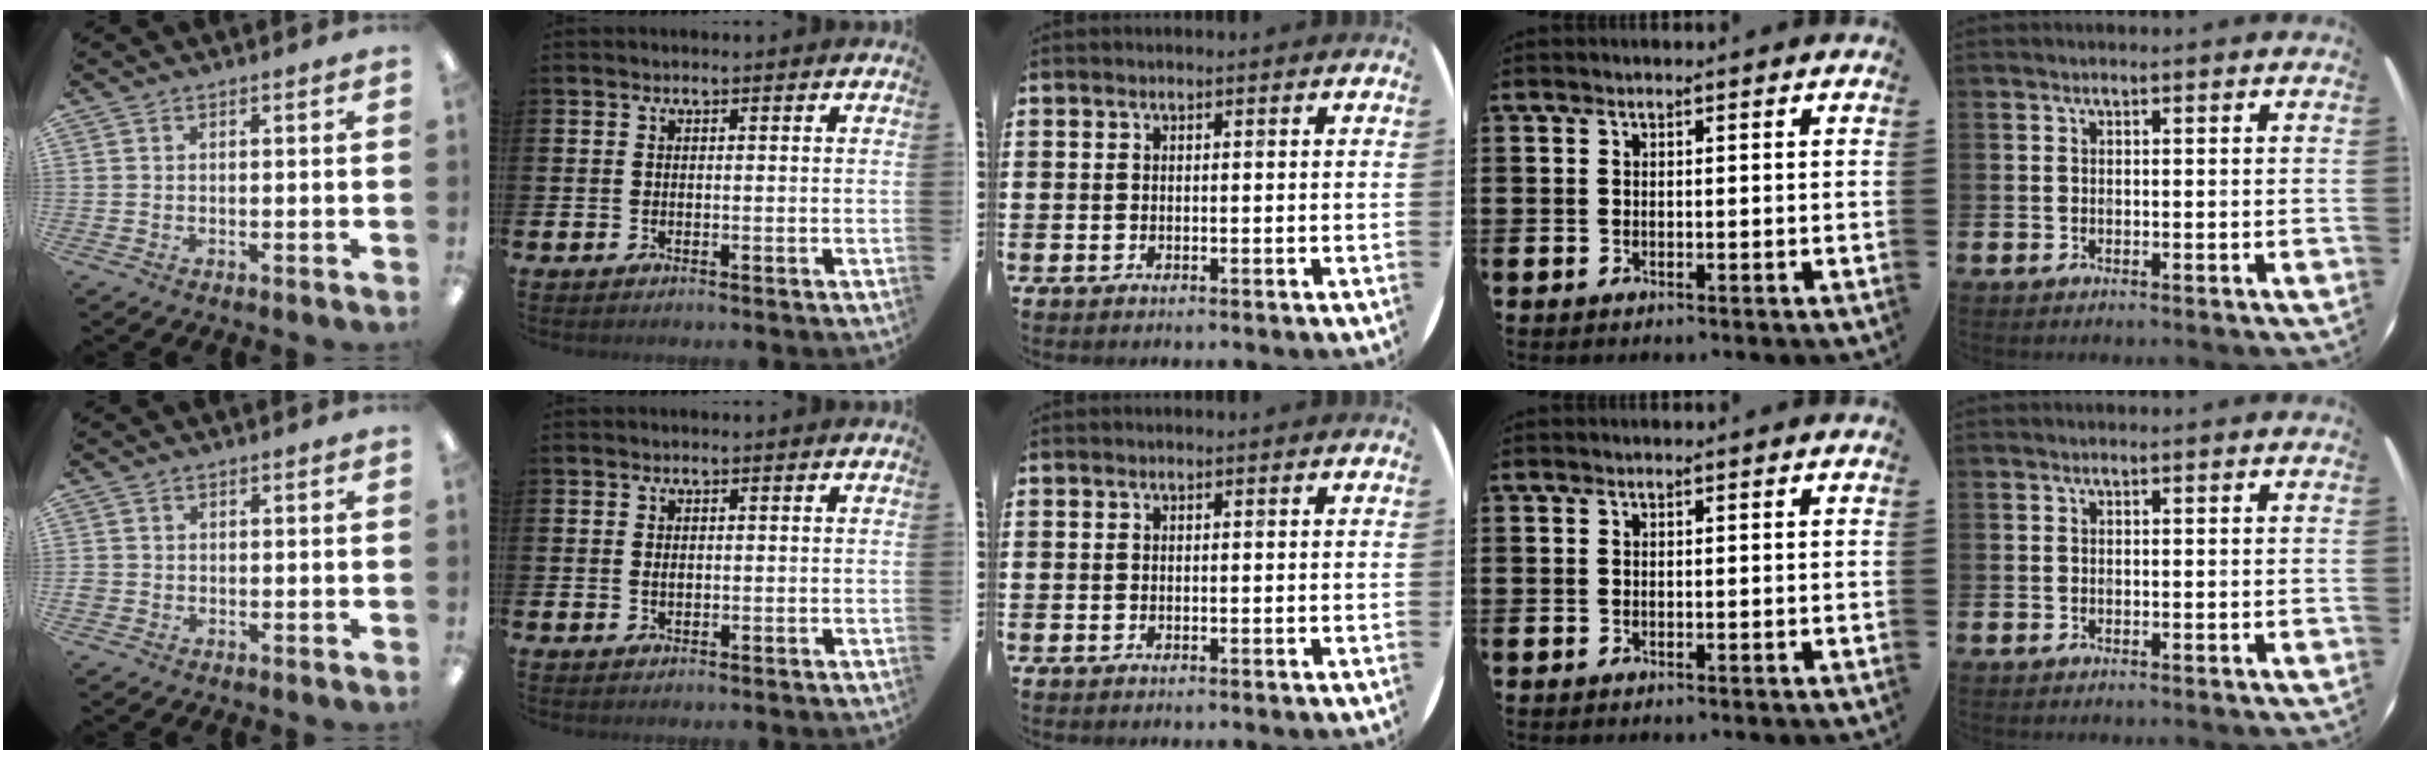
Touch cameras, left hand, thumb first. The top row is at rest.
{"thumb": {"total": 1.3, "force": [-0.3, 1.2, 0.4], "torque": [-0.007, 0.004, -0.006]}, "index": {"total": 0.8, "force": [0.2, 0.5, 0.6], "torque": [-0.009, 0.002, 0.002]}}